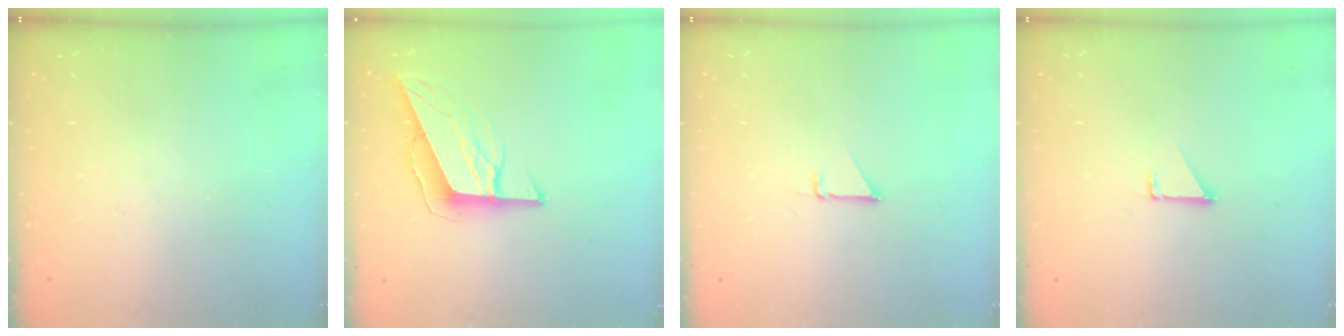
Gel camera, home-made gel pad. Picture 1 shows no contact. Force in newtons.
{"total": 9.3, "press": 9.3, "slide": 0.6}
{"total": 1.5, "press": 1.5, "slide": 0.0}
{"total": 1.5, "press": 1.5, "slide": 0.1}